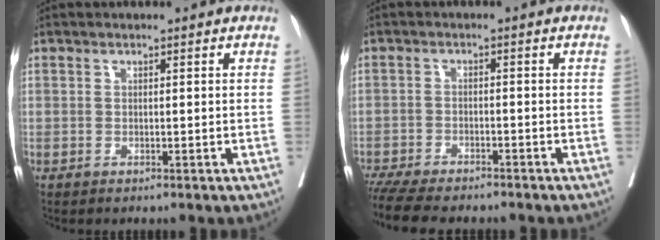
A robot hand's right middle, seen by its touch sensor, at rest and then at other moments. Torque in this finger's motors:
{"motor_torque": [1.12, -1.02, 0.16, 0.08]}